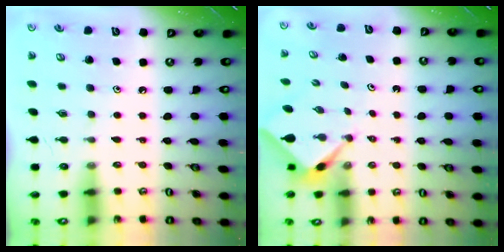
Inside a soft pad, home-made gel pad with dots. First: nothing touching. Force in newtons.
{"total": 2.2, "press": 2.2, "slide": 0.3}